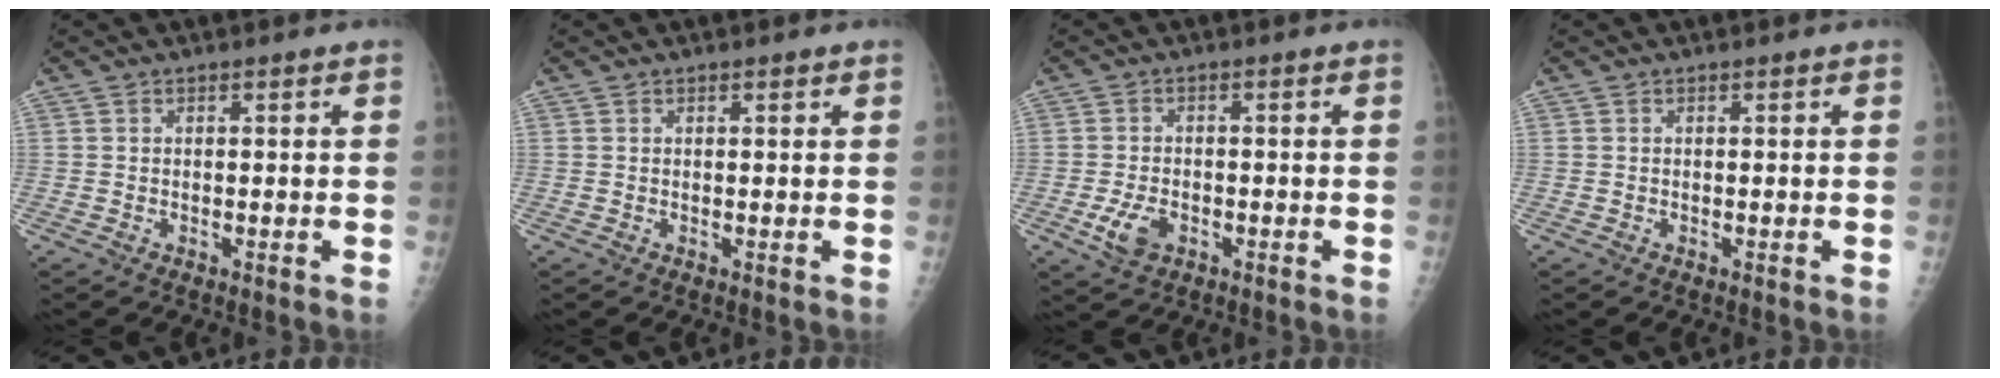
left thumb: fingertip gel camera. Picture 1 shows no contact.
{"total": 0.6, "force": [0.4, 0.2, 0.4], "torque": [-0.005, -0.001, 0.006]}
{"total": 4.8, "force": [-1.9, 3.0, 3.2], "torque": [-0.064, 0.004, -0.031]}
{"total": 0.0}